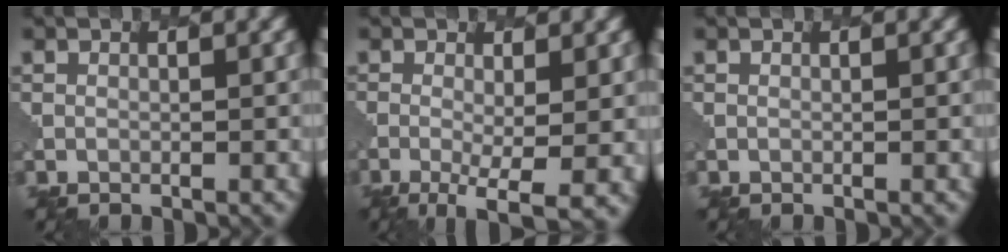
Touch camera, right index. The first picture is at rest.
{"total": 5.4, "force": [-1.5, 1.5, 4.9], "torque": [-0.092, -0.009, -0.024]}
{"total": 0.0}